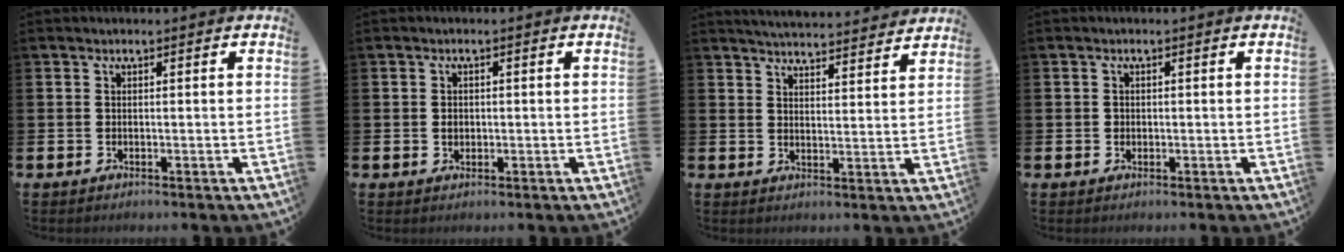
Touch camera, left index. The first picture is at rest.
{"total": 1.2, "force": [0.2, 1.1, 0.6], "torque": [0.001, 0.002, -0.002]}
{"total": 4.9, "force": [4.9, 0.2, 0.3], "torque": [-0.016, -0.038, 0.087]}
{"total": 0.8, "force": [0.1, 0.7, 0.2], "torque": [0.009, 0.001, -0.002]}